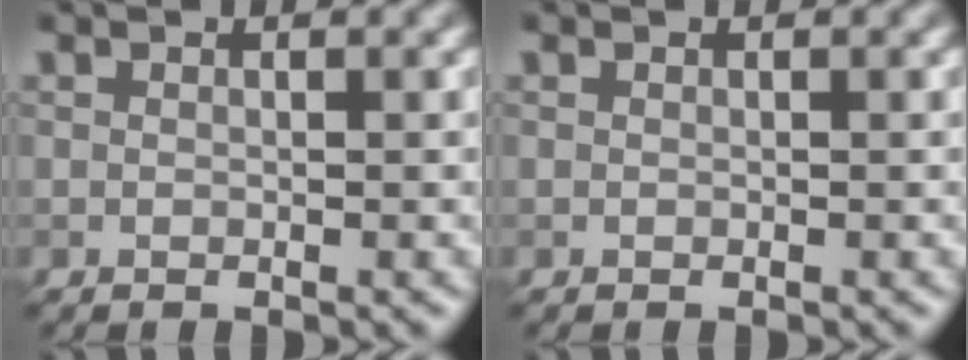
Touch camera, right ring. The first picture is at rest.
{"total": 0.0}